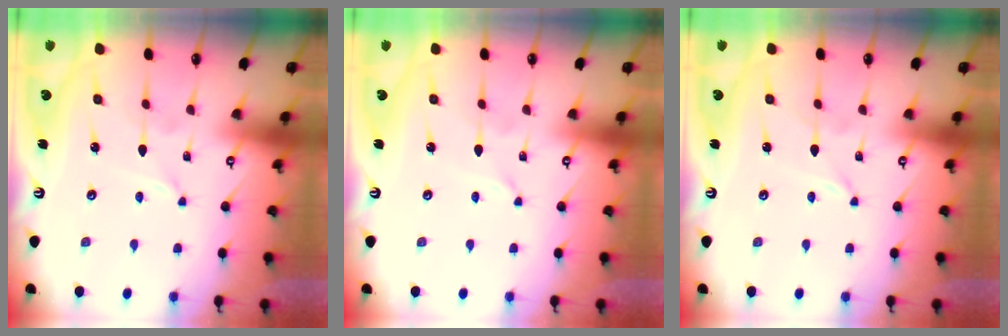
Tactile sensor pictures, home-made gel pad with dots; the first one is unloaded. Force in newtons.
{"total": 0.0}
{"total": 0.0}